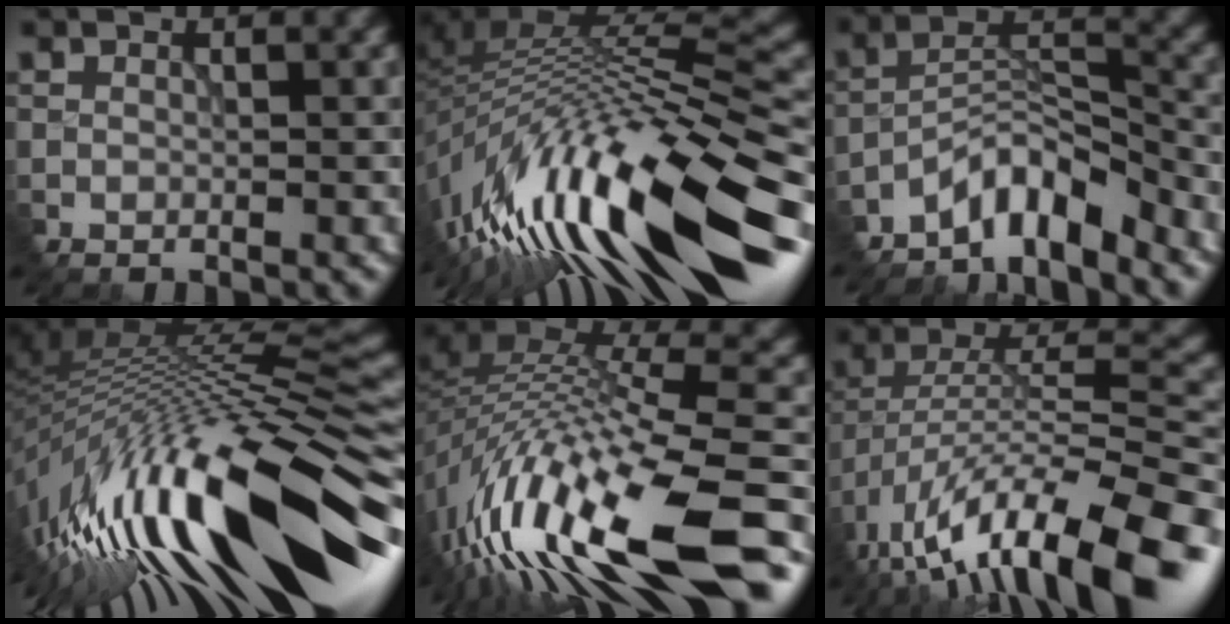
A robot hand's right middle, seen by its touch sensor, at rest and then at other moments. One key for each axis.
{"total": 16.1, "fx": -7.1, "fy": 4.5, "fz": 13.7, "tx": -0.246, "ty": 0.016, "tz": -0.126}
{"total": 5.2, "fx": -4.4, "fy": 1.3, "fz": 2.4, "tx": -0.033, "ty": 0.011, "tz": -0.089}
{"total": 16.8, "fx": -5.3, "fy": 4.6, "fz": 15.2, "tx": -0.256, "ty": 0.012, "tz": -0.092}
{"total": 16.2, "fx": -7.7, "fy": 5.3, "fz": 13.2, "tx": -0.265, "ty": 0.019, "tz": -0.137}
{"total": 14.9, "fx": -9.4, "fy": 4.9, "fz": 10.5, "tx": -0.184, "ty": 0.017, "tz": -0.165}